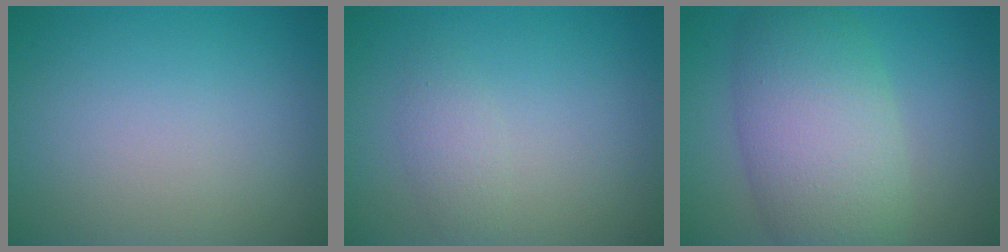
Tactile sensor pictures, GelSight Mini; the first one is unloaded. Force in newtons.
{"total": 1.6, "press": 1.6, "slide": 0.1}
{"total": 8.6, "press": 8.6, "slide": 0.6}